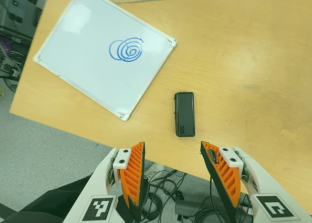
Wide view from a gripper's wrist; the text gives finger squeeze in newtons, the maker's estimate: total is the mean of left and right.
{"total": 0.0}